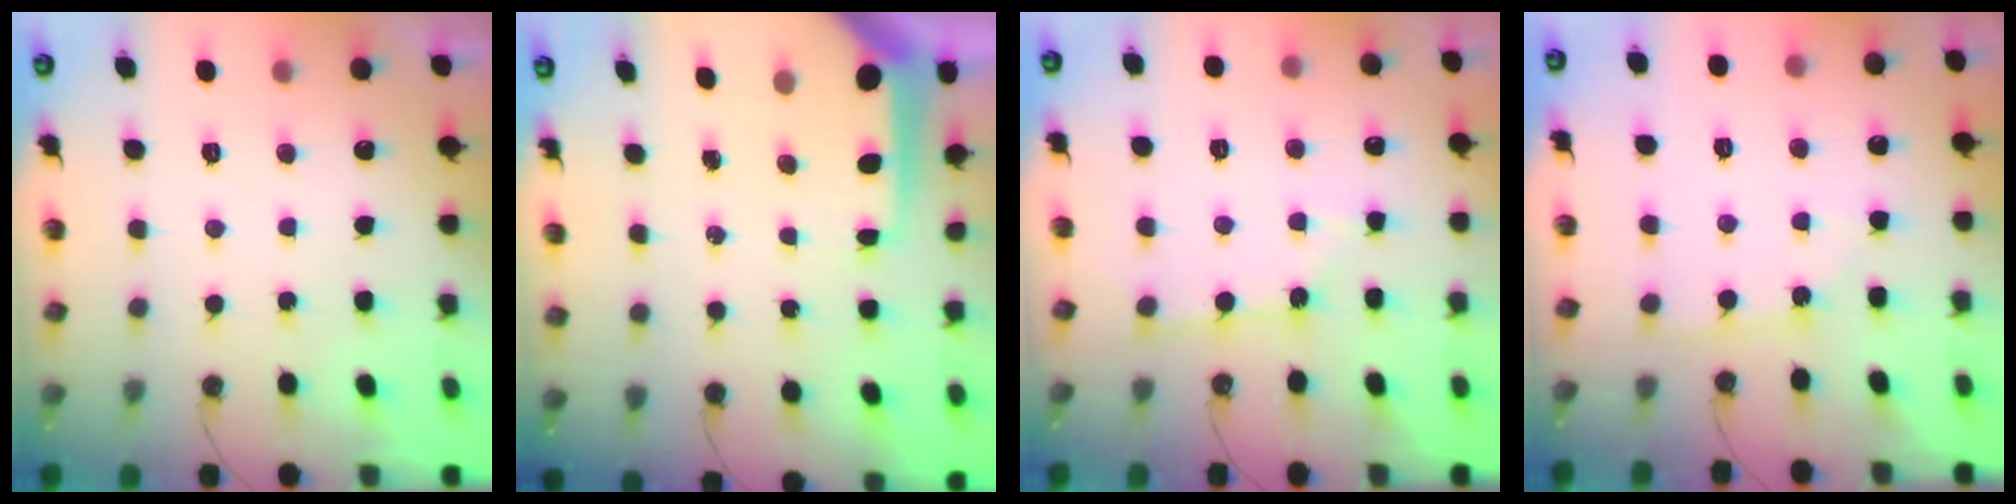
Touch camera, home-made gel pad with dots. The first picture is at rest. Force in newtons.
{"total": 8.9, "press": 8.9, "slide": 0.9}
{"total": 2.1, "press": 2.1, "slide": 0.3}
{"total": 4.2, "press": 4.2, "slide": 0.3}